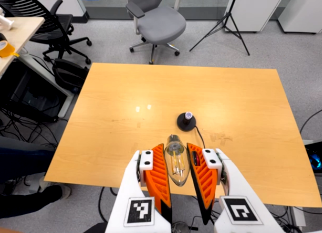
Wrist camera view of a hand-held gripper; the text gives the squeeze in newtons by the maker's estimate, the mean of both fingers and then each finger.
{"total": 13.5, "left": 14.3, "right": 12.7}